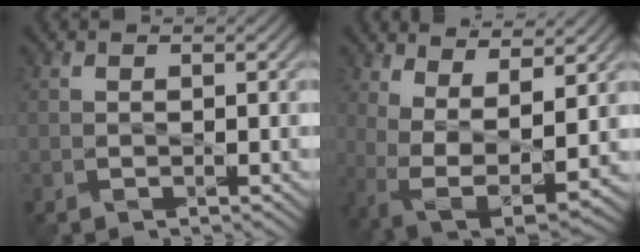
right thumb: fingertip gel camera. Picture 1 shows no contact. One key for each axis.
{"total": 8.0, "fx": 2.8, "fy": 3.1, "fz": 6.9, "tx": -0.149, "ty": -0.012, "tz": 0.059}